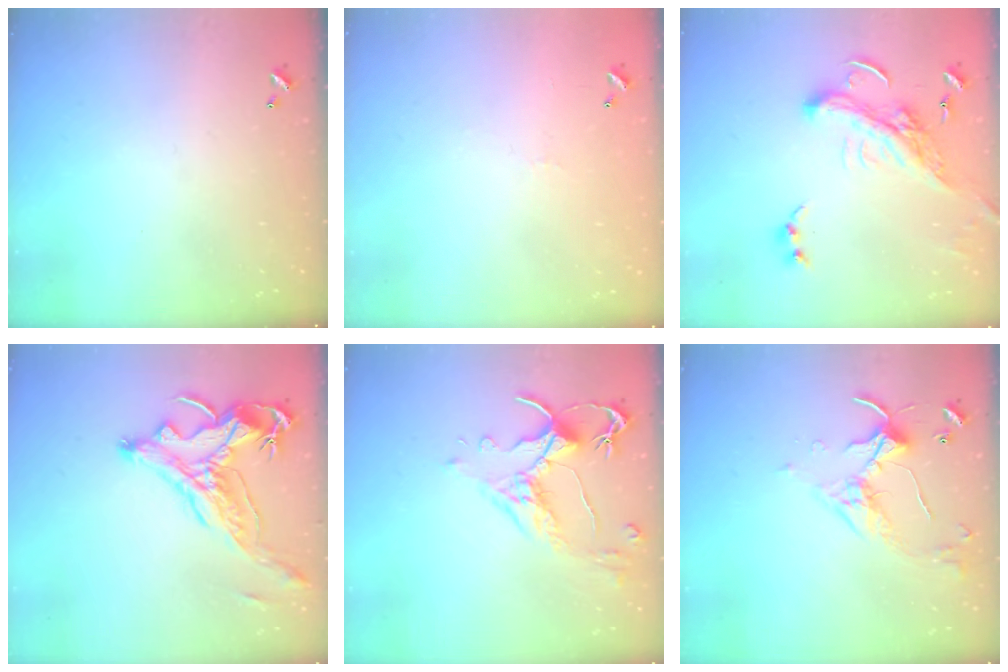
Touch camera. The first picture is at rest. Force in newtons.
{"total": 6.5, "press": 6.4, "slide": 0.7}
{"total": 6.7, "press": 6.5, "slide": 1.6}
{"total": 2.9, "press": 2.5, "slide": 1.3}
{"total": 2.5, "press": 2.1, "slide": 1.4}
{"total": 3.8, "press": 3.8, "slide": 0.3}